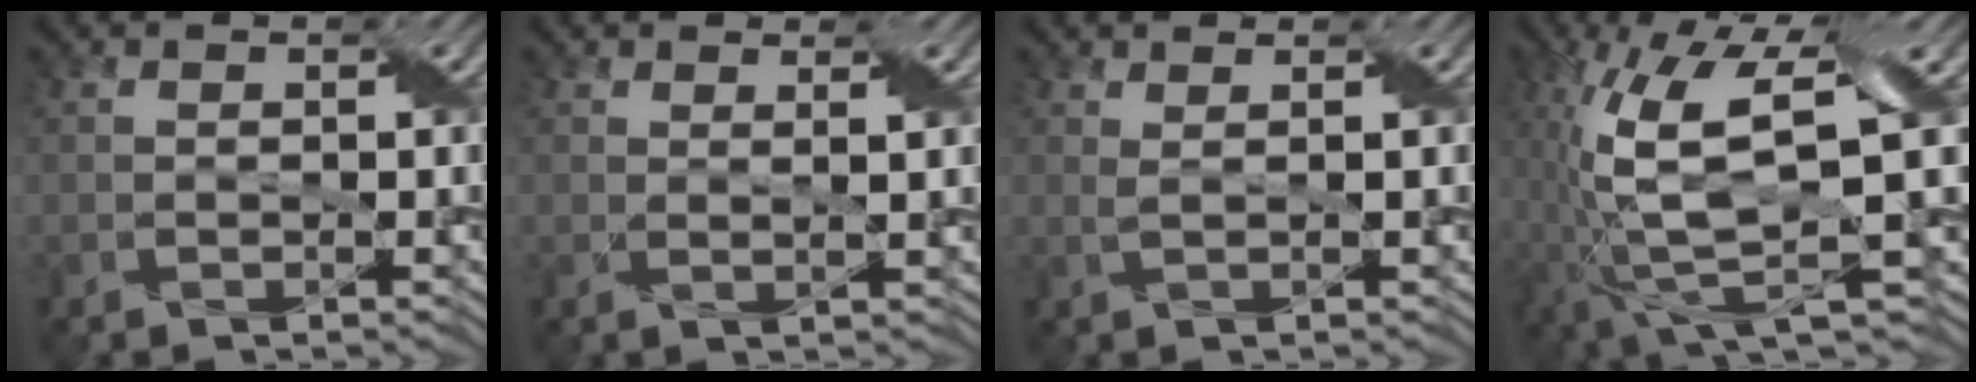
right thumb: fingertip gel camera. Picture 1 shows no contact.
{"total": 1.7, "force": [1.1, 0.1, 1.3], "torque": [-0.028, 0.003, 0.014]}
{"total": 1.4, "force": [0.9, 0.2, 1.0], "torque": [-0.022, 0.000, 0.009]}
{"total": 12.0, "force": [-0.2, 3.0, 11.6], "torque": [-0.241, -0.004, 0.005]}